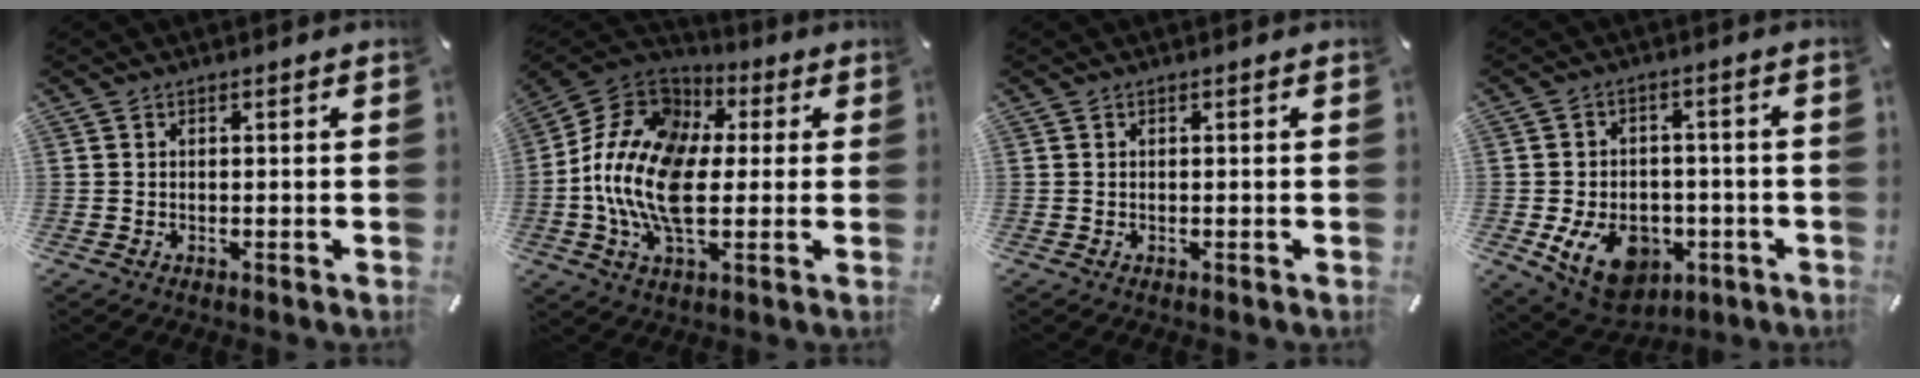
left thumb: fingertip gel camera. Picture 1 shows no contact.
{"total": 16.4, "force": [-2.9, 10.3, 12.4], "torque": [-0.274, 0.007, -0.061]}
{"total": 0.0}
{"total": 12.9, "force": [-4.8, 9.2, 7.6], "torque": [-0.128, 0.026, -0.079]}